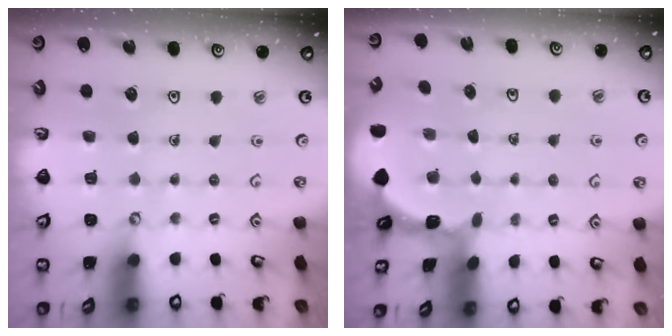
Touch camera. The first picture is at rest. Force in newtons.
{"total": 1.2, "press": 1.1, "slide": 0.1}